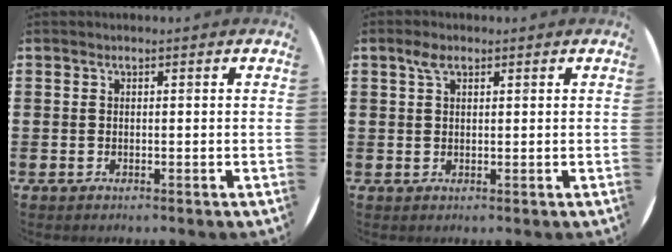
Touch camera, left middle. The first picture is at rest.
{"total": 2.1, "force": [1.2, 1.1, 1.3], "torque": [-0.022, 0.002, 0.020]}